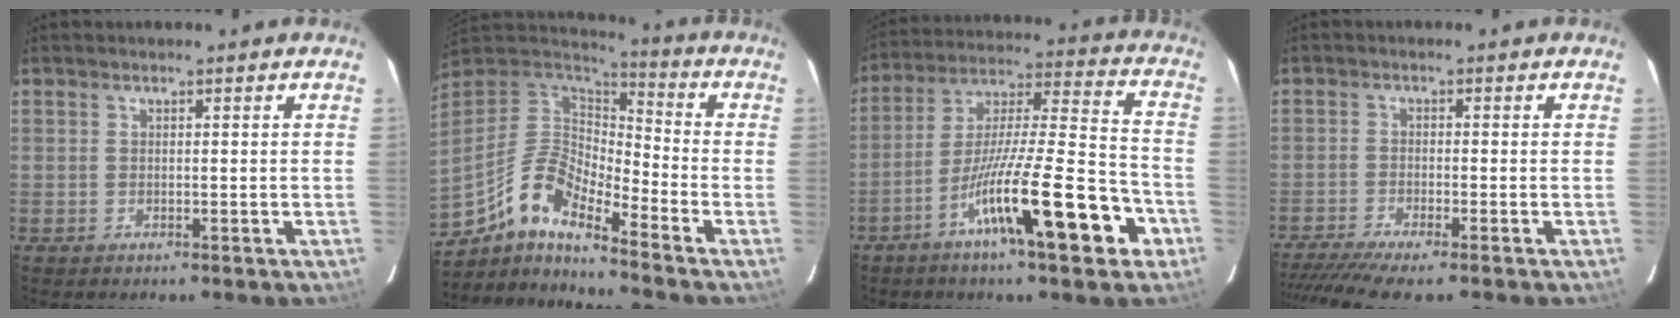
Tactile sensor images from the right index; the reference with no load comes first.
{"total": 11.6, "force": [-8.7, 2.8, 7.1], "torque": [-0.147, 0.031, -0.163]}
{"total": 18.9, "force": [-9.0, 1.8, 16.5], "torque": [-0.273, -0.007, -0.146]}
{"total": 9.5, "force": [-8.0, 0.0, 5.0], "torque": [-0.074, -0.017, -0.128]}